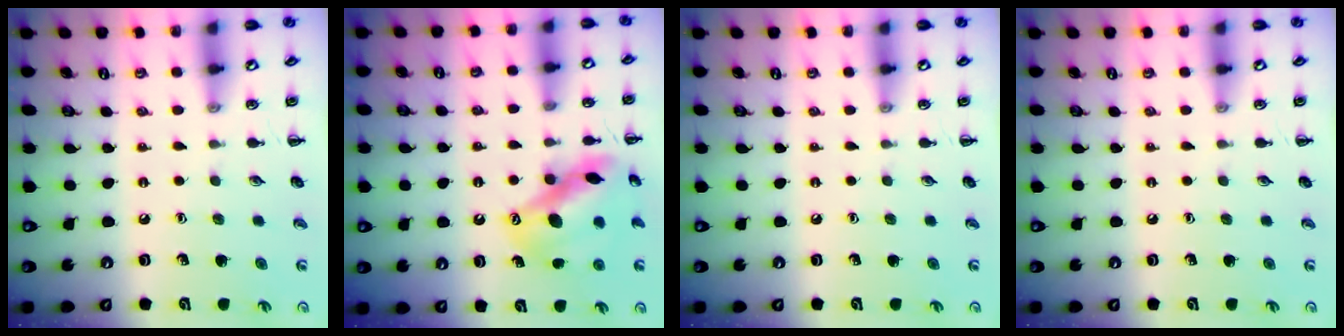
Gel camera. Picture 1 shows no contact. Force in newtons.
{"total": 14.1, "press": 13.6, "slide": 3.7}
{"total": 0.0}
{"total": 0.0}